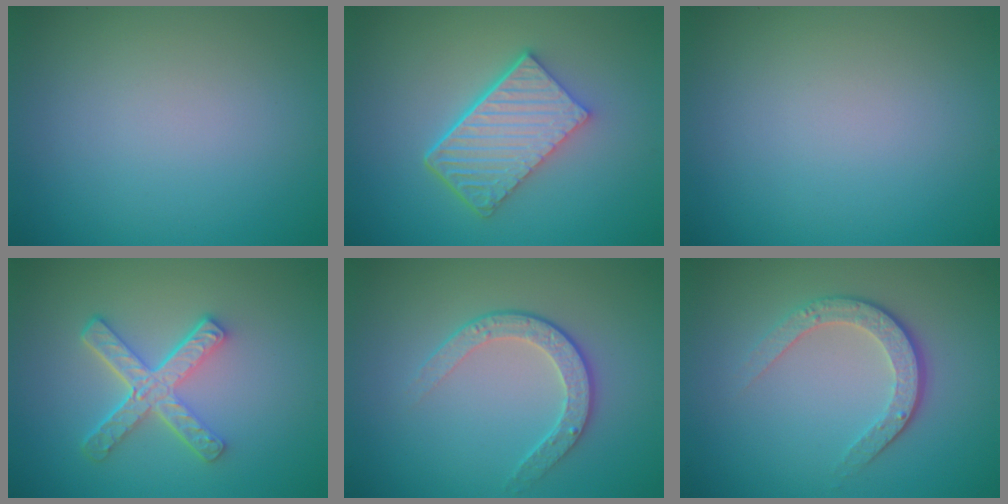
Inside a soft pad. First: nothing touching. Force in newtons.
{"total": 6.2, "press": 4.3, "slide": 4.4}
{"total": 0.0}
{"total": 4.8, "press": 3.4, "slide": 3.4}
{"total": 2.6, "press": 2.0, "slide": 1.7}
{"total": 3.5, "press": 2.6, "slide": 2.3}